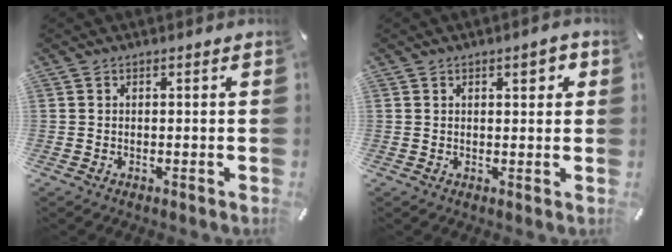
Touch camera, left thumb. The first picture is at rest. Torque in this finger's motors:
{"motor_torque": [0.32, 0.34, 0.11, -0.18, 0.00]}